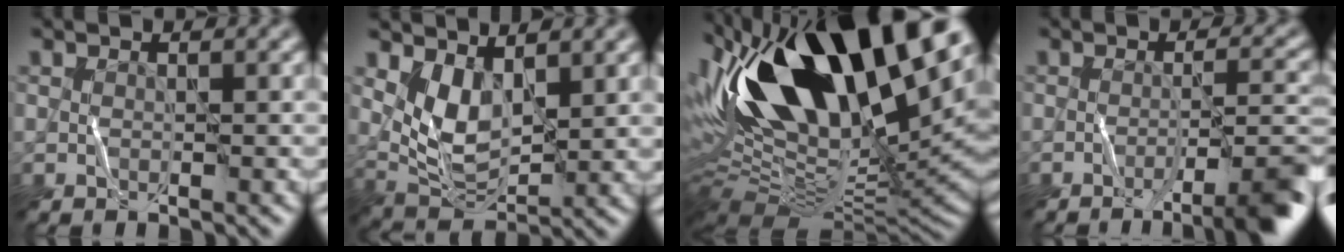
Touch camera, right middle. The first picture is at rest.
{"total": 3.9, "force": [1.5, 2.1, 3.0], "torque": [-0.073, -0.005, 0.045]}
{"total": 18.6, "force": [5.7, 7.1, 16.2], "torque": [-0.276, 0.031, 0.111]}
{"total": 5.3, "force": [-2.6, 0.6, 4.5], "torque": [-0.059, 0.009, -0.035]}